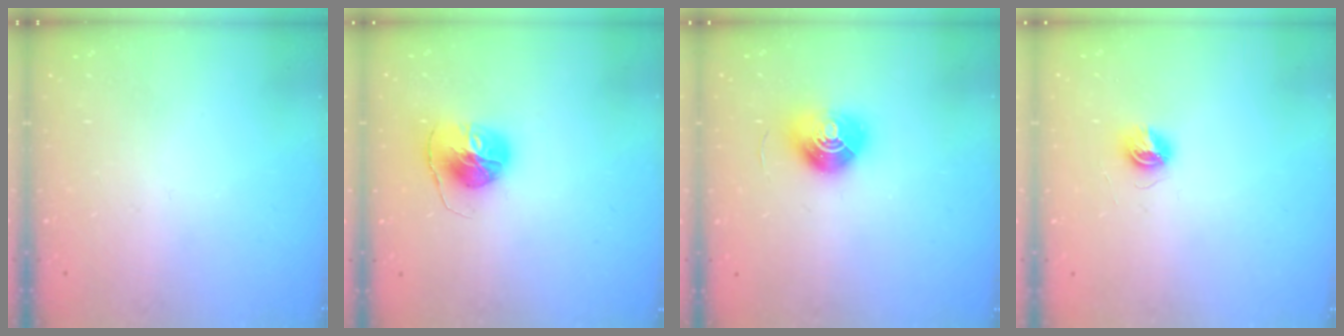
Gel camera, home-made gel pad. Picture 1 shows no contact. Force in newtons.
{"total": 10.1, "press": 10.1, "slide": 0.2}
{"total": 9.9, "press": 9.9, "slide": 0.9}
{"total": 5.6, "press": 5.6, "slide": 0.5}